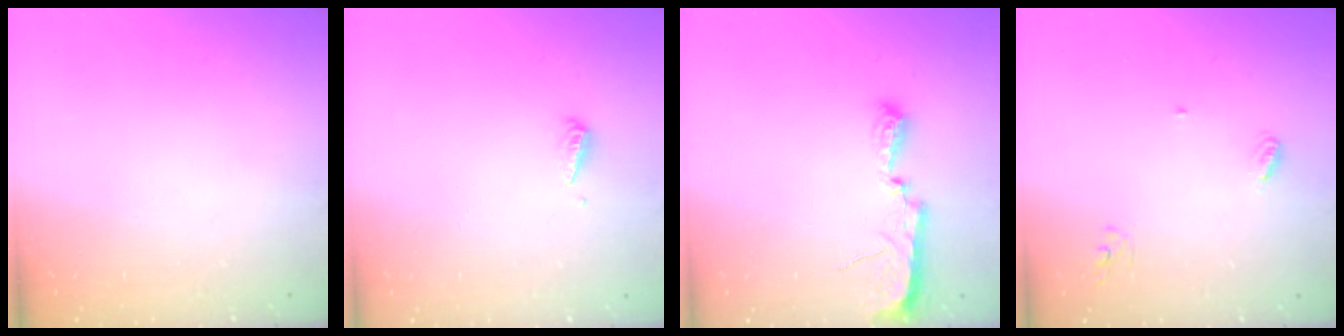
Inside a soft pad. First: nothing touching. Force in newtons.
{"total": 3.1, "press": 3.1, "slide": 0.2}
{"total": 7.4, "press": 7.4, "slide": 0.7}
{"total": 3.9, "press": 3.9, "slide": 0.3}